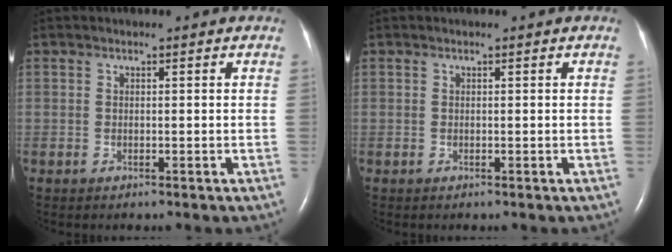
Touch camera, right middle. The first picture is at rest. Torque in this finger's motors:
{"motor_torque": [-0.01, 0.01, 0.00, 0.00]}